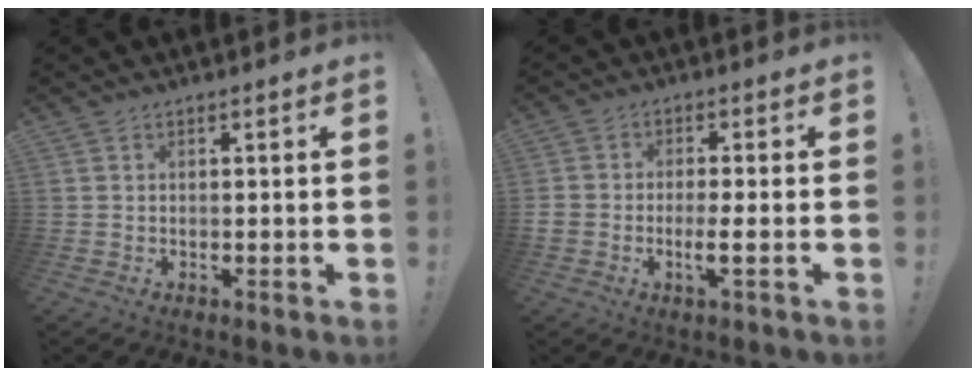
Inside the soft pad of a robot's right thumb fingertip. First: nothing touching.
{"total": 4.6, "force": [-1.7, 1.1, 4.1], "torque": [-0.073, -0.003, -0.030]}